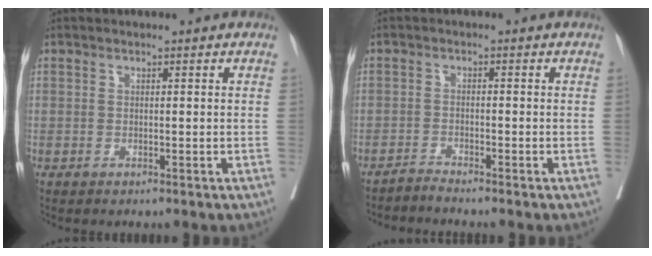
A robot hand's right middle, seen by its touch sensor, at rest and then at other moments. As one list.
[{"total": 1.7, "force": [-1.6, -0.7, -0.2], "torque": [0.004, -0.007, -0.030]}]